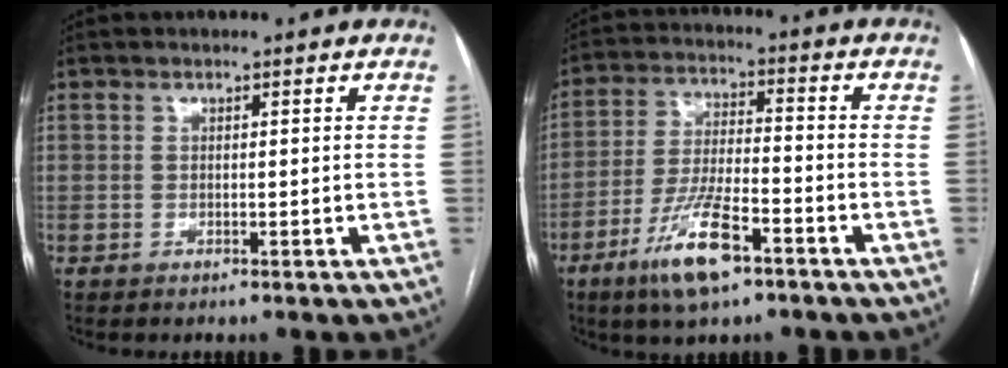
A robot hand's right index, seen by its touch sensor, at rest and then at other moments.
{"total": 10.8, "force": [-6.2, 2.3, 8.5], "torque": [-0.170, -0.012, -0.113]}